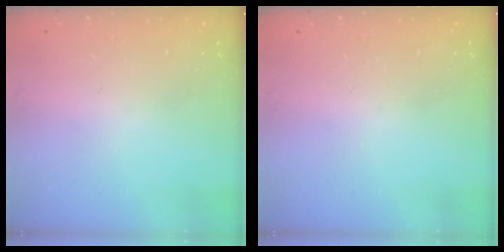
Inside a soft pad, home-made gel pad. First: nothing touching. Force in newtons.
{"total": 0.0}